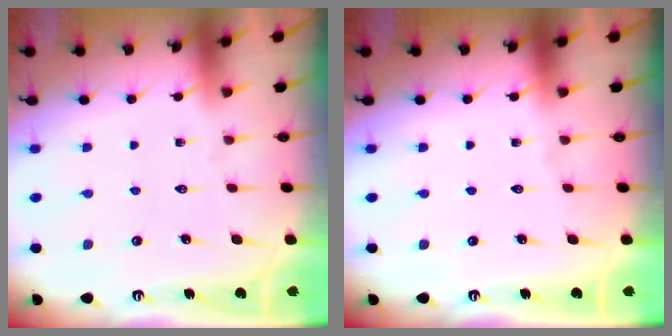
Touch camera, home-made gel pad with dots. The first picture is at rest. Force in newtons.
{"total": 0.0}